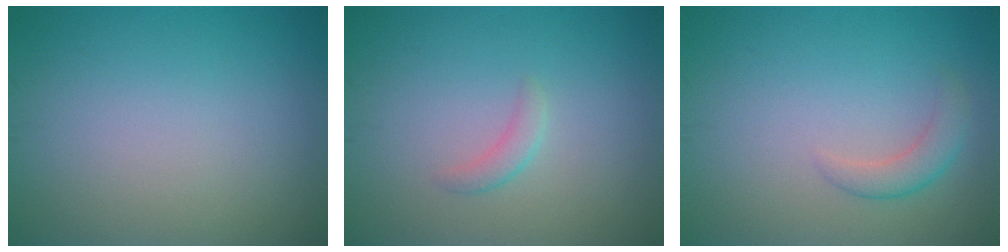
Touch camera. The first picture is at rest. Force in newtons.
{"total": 1.2, "press": 1.2, "slide": 0.1}
{"total": 2.0, "press": 2.0, "slide": 0.2}